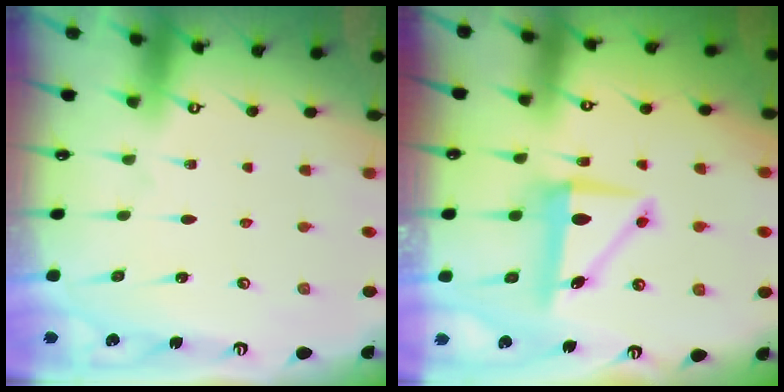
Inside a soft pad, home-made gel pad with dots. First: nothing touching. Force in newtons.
{"total": 7.2, "press": 7.1, "slide": 1.3}